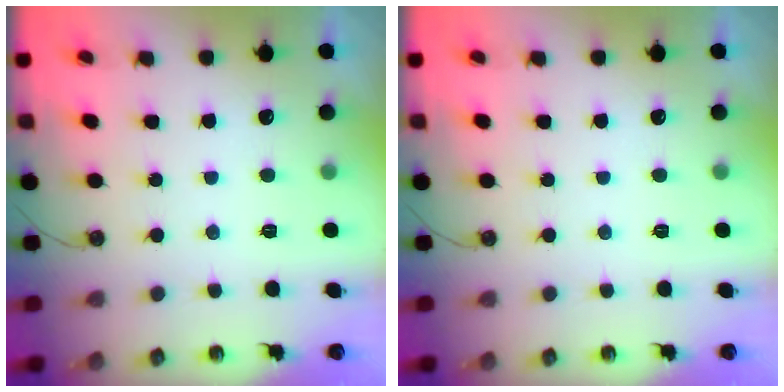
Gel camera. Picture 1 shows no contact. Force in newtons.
{"total": 0.0}